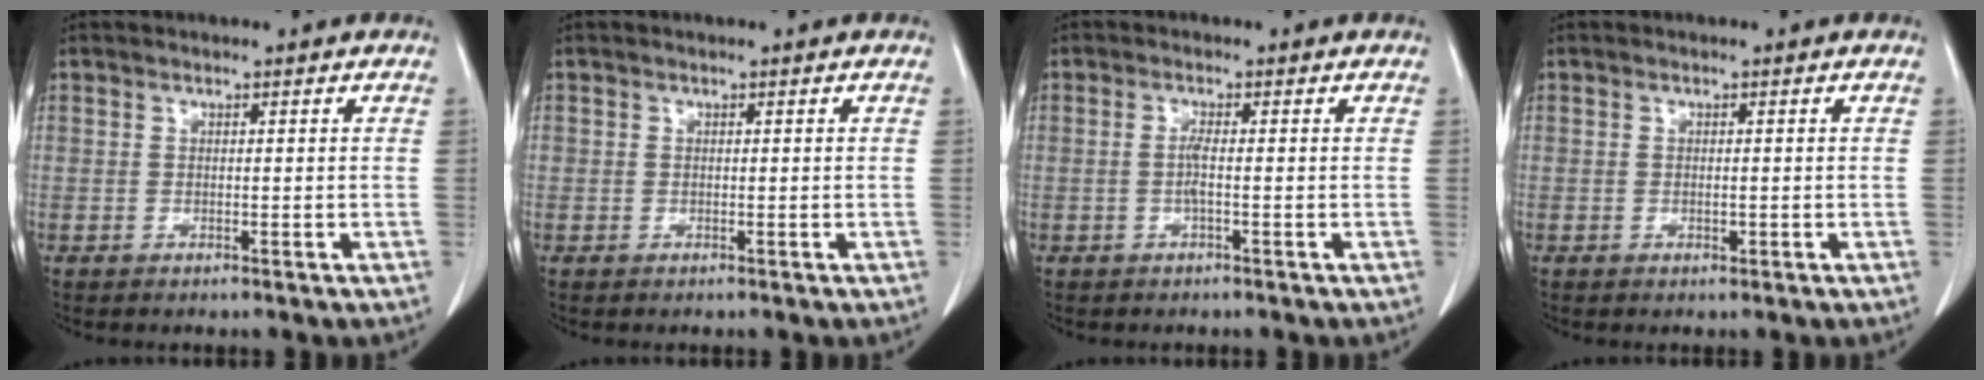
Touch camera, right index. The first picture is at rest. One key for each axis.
{"total": 0.0}
{"total": 1.7, "fx": -0.4, "fy": -0.1, "fz": 1.6, "tx": -0.034, "ty": 0.000, "tz": -0.009}
{"total": 0.7, "fx": -0.2, "fy": 0.3, "fz": 0.7, "tx": -0.014, "ty": -0.002, "tz": -0.001}